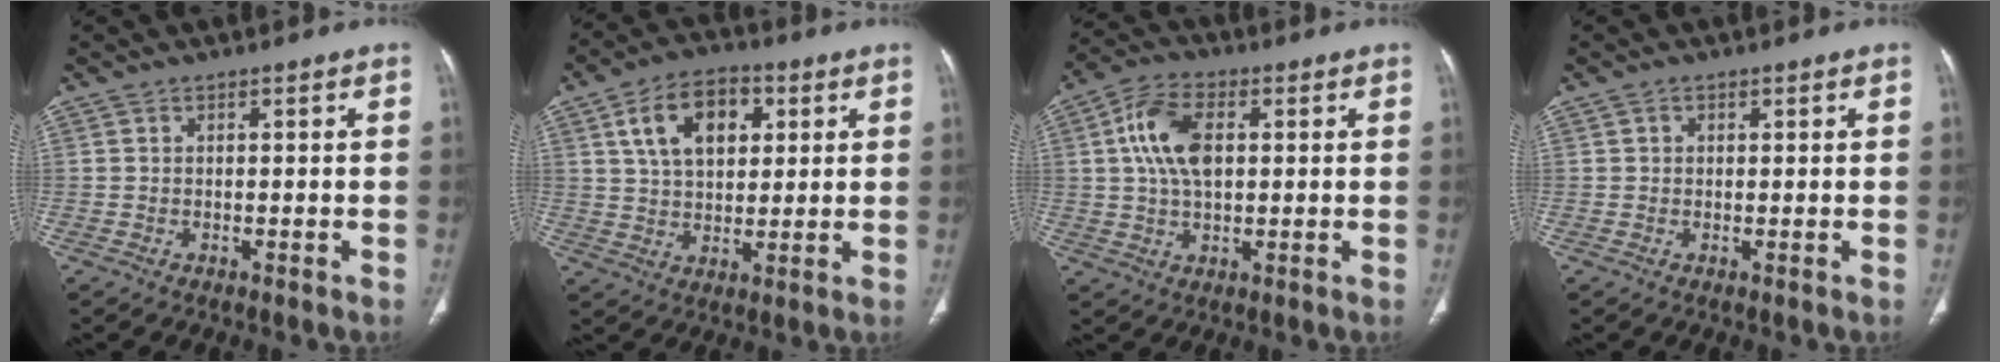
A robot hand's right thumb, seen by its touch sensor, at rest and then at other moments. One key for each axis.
{"total": 12.1, "fx": 4.2, "fy": 7.6, "fz": 8.4, "tx": -0.116, "ty": 0.000, "tz": 0.069}
{"total": 10.3, "fx": 1.9, "fy": 6.0, "fz": 8.2, "tx": -0.156, "ty": 0.010, "tz": 0.032}
{"total": 0.8, "fx": 0.2, "fy": 0.8, "fz": 0.2, "tx": 0.002, "ty": 0.001, "tz": 0.002}